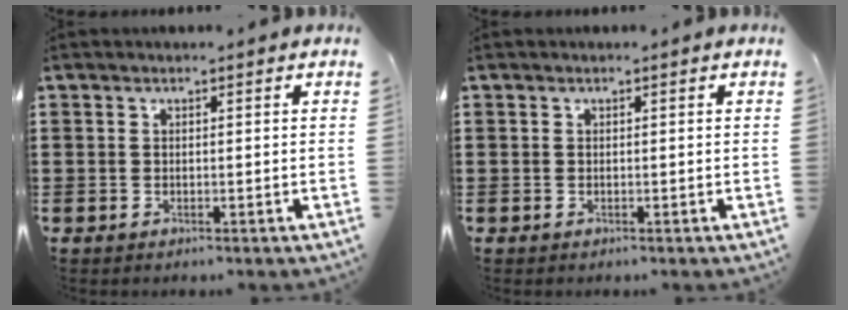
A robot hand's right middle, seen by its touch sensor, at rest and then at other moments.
{"total": 0.0}